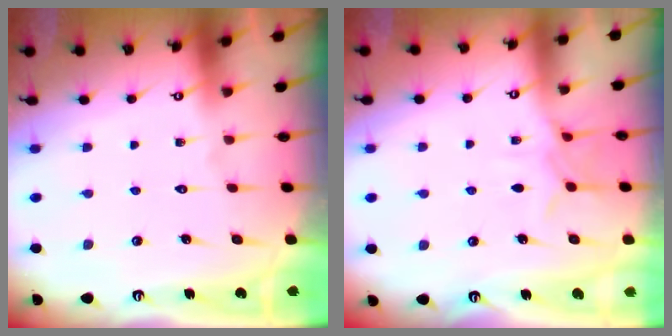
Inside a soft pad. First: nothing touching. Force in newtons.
{"total": 7.9, "press": 7.8, "slide": 0.7}